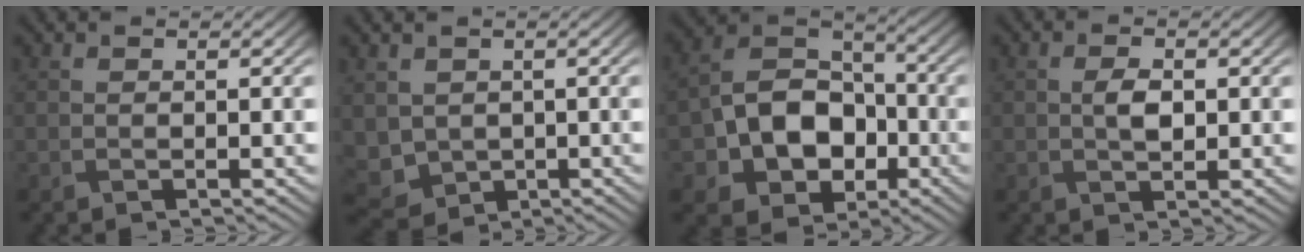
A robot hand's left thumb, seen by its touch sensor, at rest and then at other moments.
{"total": 3.8, "force": [0.5, 3.4, 1.7], "torque": [-0.063, -0.016, 0.011]}
{"total": 11.3, "force": [-3.1, 8.3, 6.9], "torque": [-0.132, -0.003, -0.071]}
{"total": 2.6, "force": [0.2, 1.4, 2.2], "torque": [-0.048, 0.001, 0.004]}